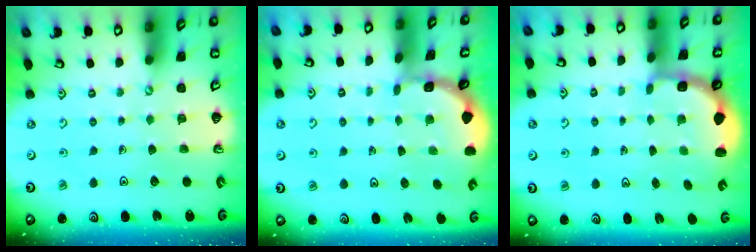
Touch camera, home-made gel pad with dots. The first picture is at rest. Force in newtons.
{"total": 1.0, "press": 1.0, "slide": 0.2}
{"total": 2.8, "press": 2.3, "slide": 1.7}